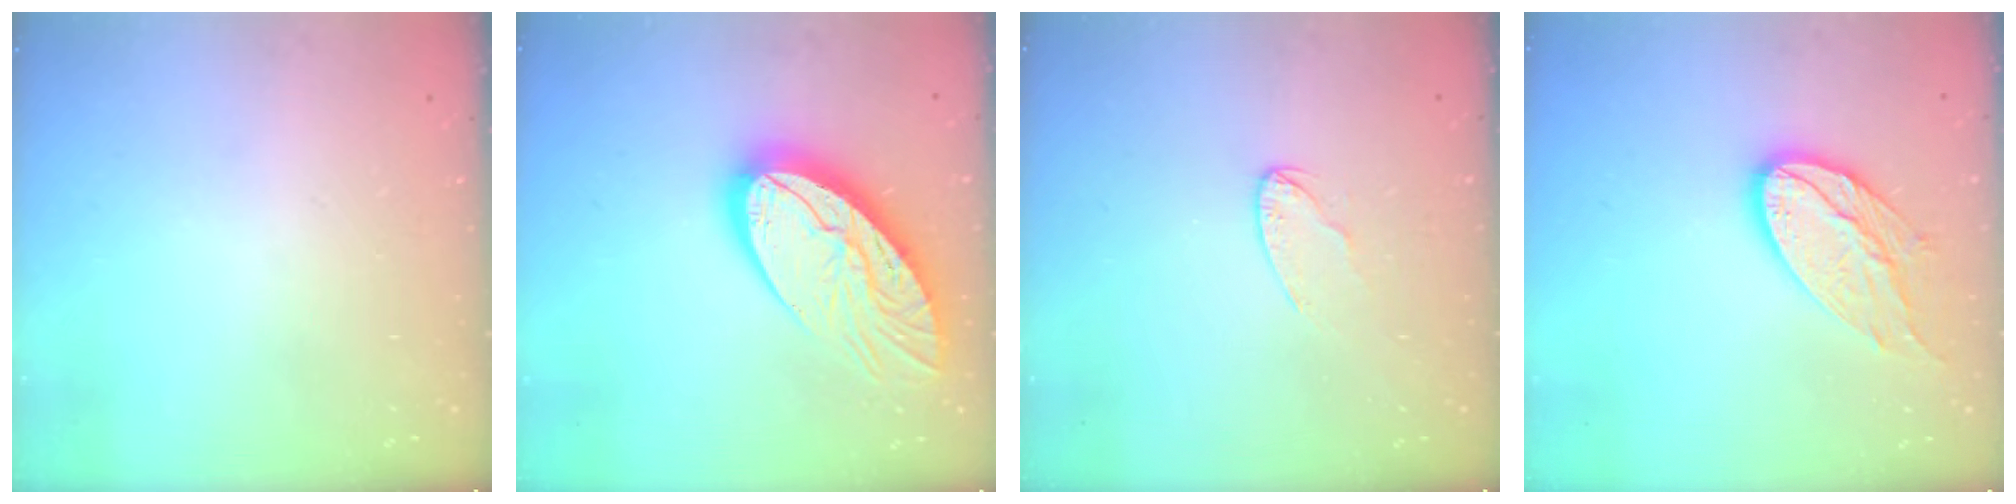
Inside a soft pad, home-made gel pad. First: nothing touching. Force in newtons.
{"total": 17.9, "press": 17.8, "slide": 1.7}
{"total": 6.1, "press": 6.1, "slide": 0.5}
{"total": 14.3, "press": 14.3, "slide": 1.0}